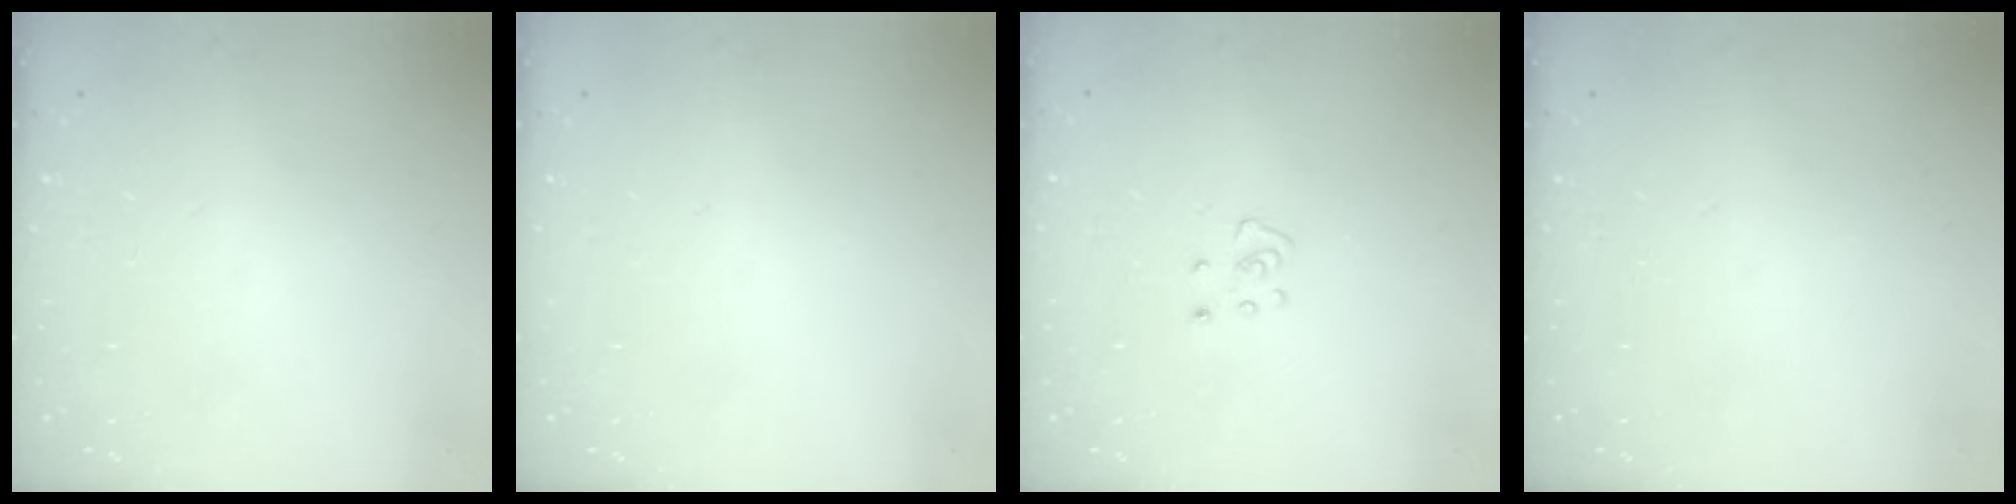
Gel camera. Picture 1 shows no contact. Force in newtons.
{"total": 0.0}
{"total": 3.8, "press": 3.8, "slide": 0.3}
{"total": 0.0}